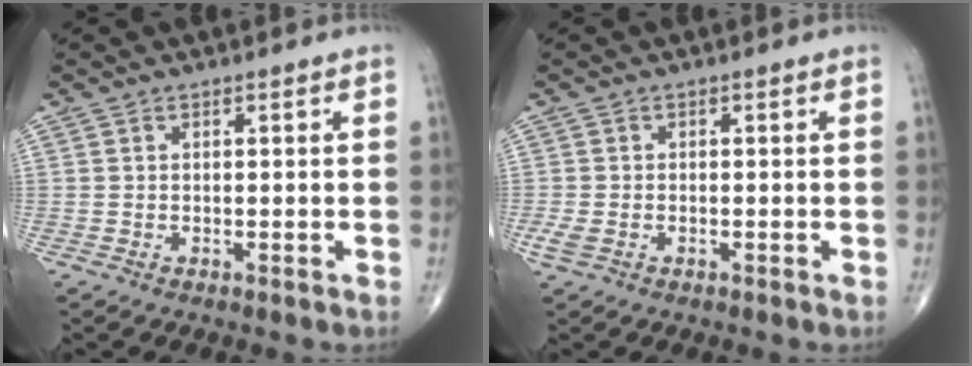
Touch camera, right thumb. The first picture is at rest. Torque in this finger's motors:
{"motor_torque": [0.63, 0.37, 0.25, -0.85, 0.04]}